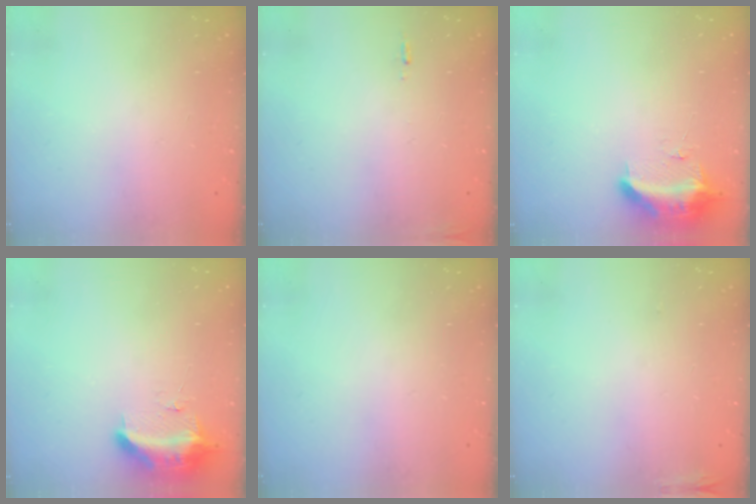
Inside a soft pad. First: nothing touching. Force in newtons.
{"total": 5.6, "press": 5.3, "slide": 1.8}
{"total": 10.0, "press": 10.0, "slide": 0.4}
{"total": 10.0, "press": 10.0, "slide": 0.4}
{"total": 0.0}
{"total": 6.3, "press": 5.9, "slide": 2.1}